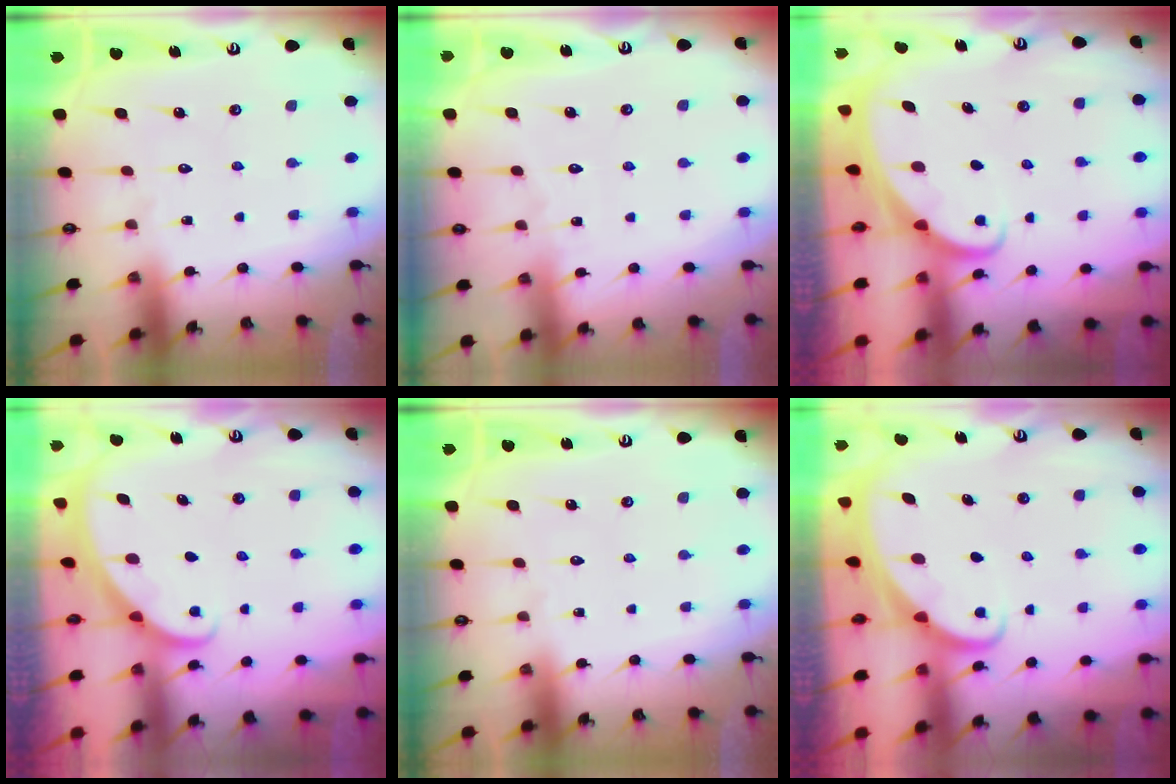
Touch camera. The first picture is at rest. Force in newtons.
{"total": 2.2, "press": 2.2, "slide": 0.3}
{"total": 2.9, "press": 2.9, "slide": 0.3}
{"total": 1.3, "press": 1.3, "slide": 0.0}
{"total": 0.0}
{"total": 2.9, "press": 2.9, "slide": 0.3}